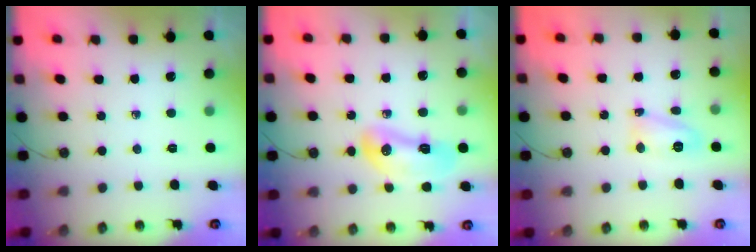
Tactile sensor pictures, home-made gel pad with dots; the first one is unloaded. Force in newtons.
{"total": 11.5, "press": 10.8, "slide": 3.8}
{"total": 9.1, "press": 9.0, "slide": 1.2}